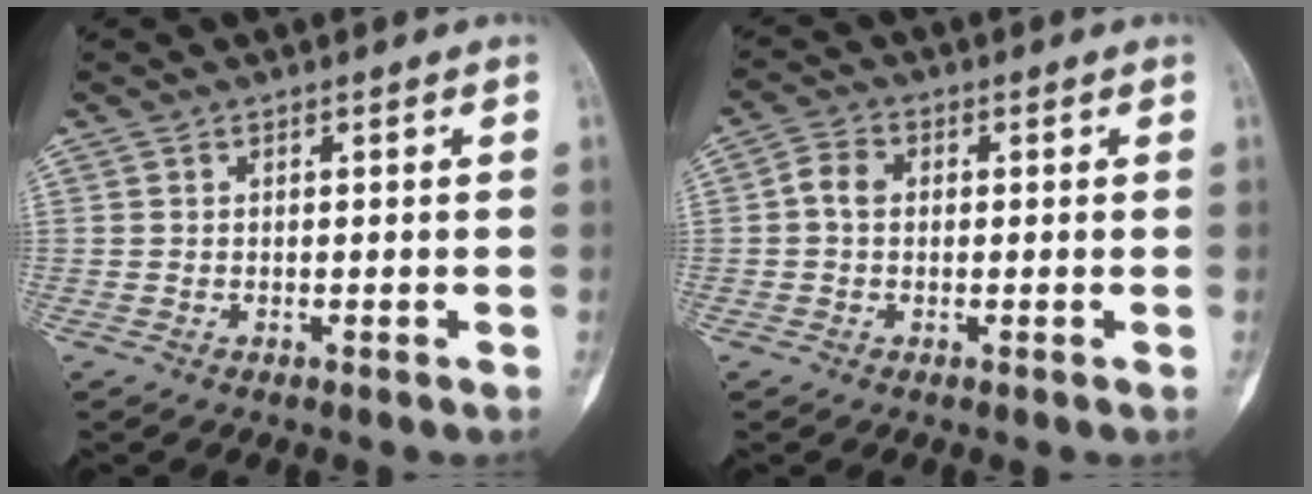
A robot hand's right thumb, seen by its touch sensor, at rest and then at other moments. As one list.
[{"total": 3.5, "force": [0.1, 2.7, 2.3], "torque": [-0.041, 0.012, -0.005]}]